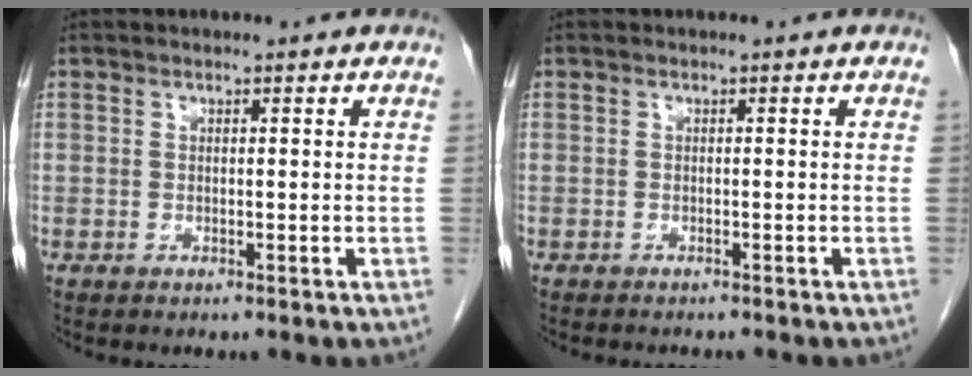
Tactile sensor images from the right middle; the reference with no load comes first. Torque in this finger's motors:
{"motor_torque": [0.06, -0.01, -0.01, -0.01]}